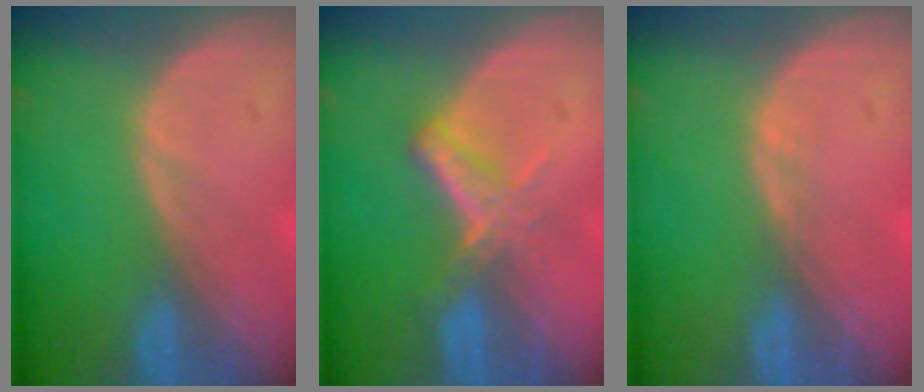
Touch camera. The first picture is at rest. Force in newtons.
{"total": 5.6, "press": 4.7, "slide": 3.0}
{"total": 0.8, "press": 0.6, "slide": 0.5}